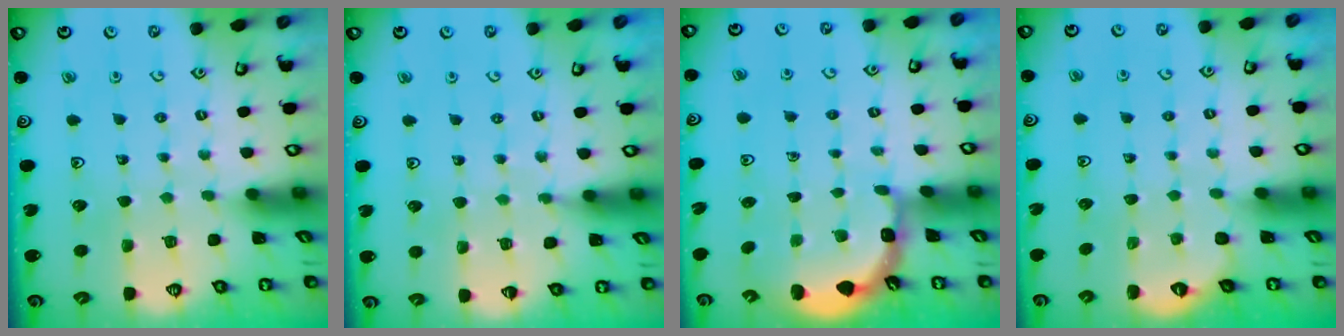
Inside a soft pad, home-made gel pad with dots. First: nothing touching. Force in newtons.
{"total": 6.3, "press": 6.3, "slide": 0.6}
{"total": 1.9, "press": 1.8, "slide": 0.6}
{"total": 2.1, "press": 1.0, "slide": 1.8}